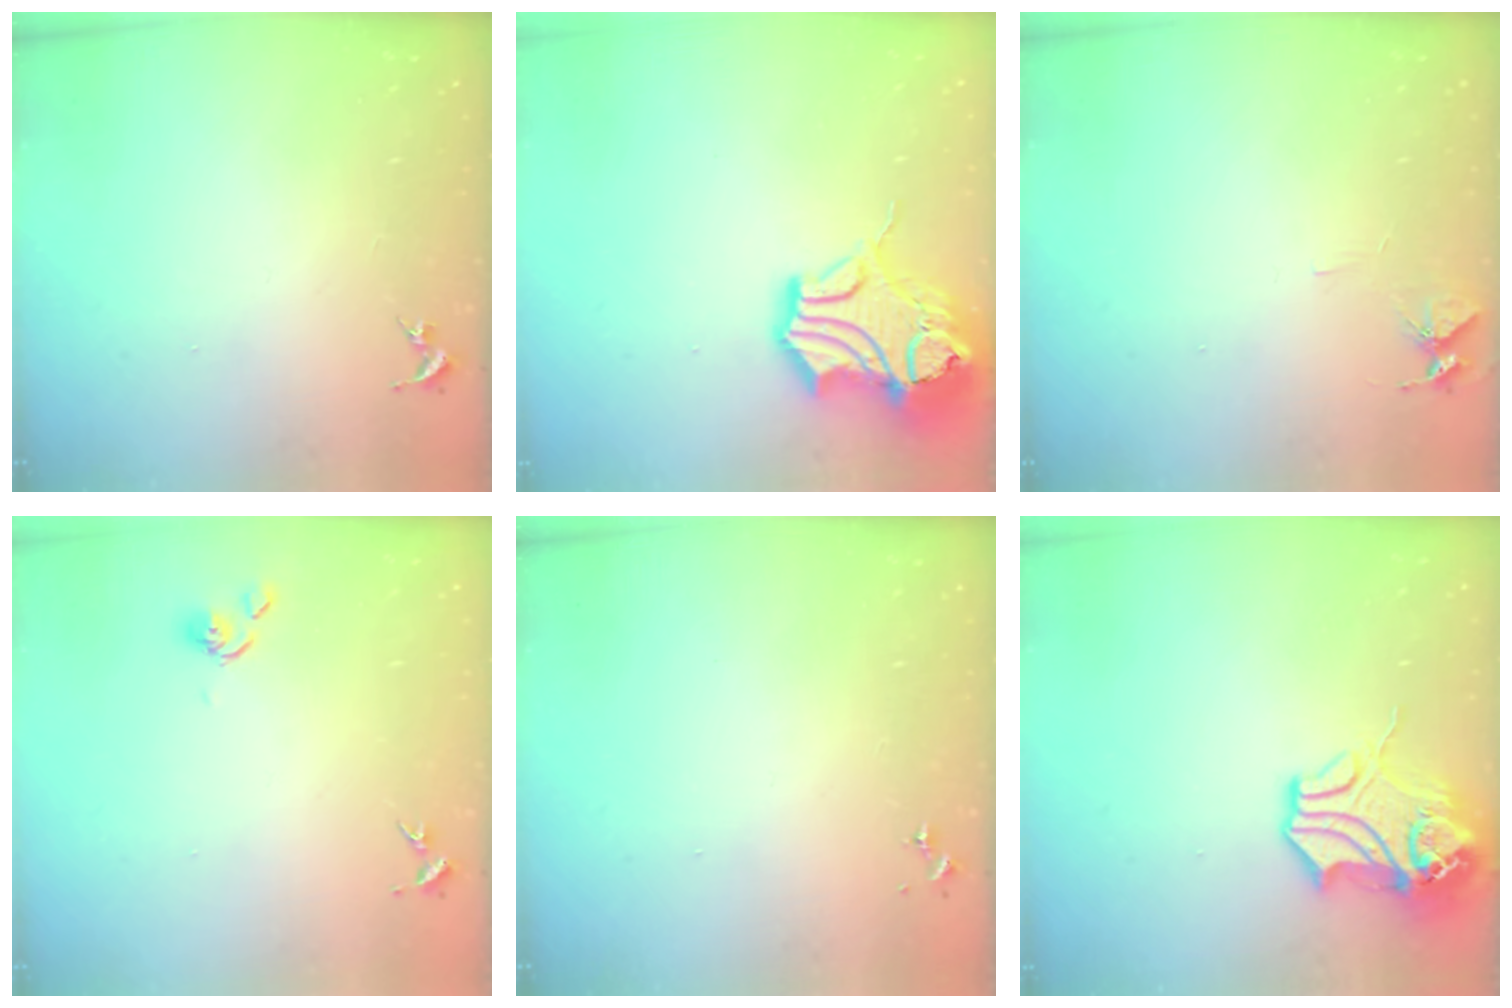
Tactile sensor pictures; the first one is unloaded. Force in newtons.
{"total": 19.8, "press": 19.6, "slide": 2.6}
{"total": 5.4, "press": 5.4, "slide": 0.6}
{"total": 4.3, "press": 4.2, "slide": 0.6}
{"total": 0.0}
{"total": 13.8, "press": 13.7, "slide": 2.0}